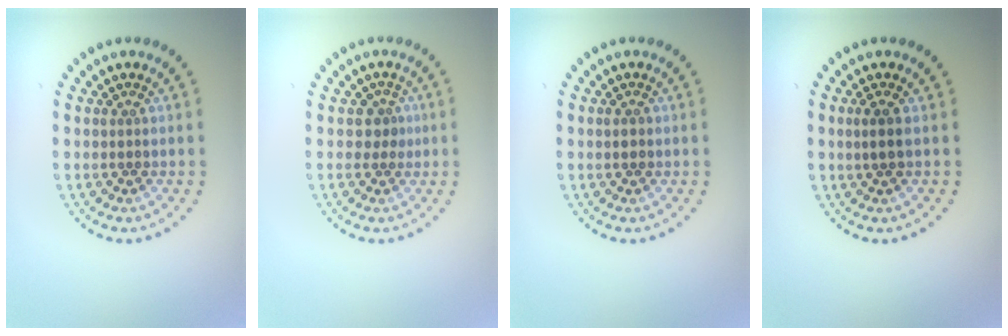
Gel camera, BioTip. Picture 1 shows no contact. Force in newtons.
{"total": 1.5, "press": 0.9, "slide": 1.1}
{"total": 1.0, "press": 1.0, "slide": 0.1}
{"total": 1.4, "press": 1.1, "slide": 0.8}